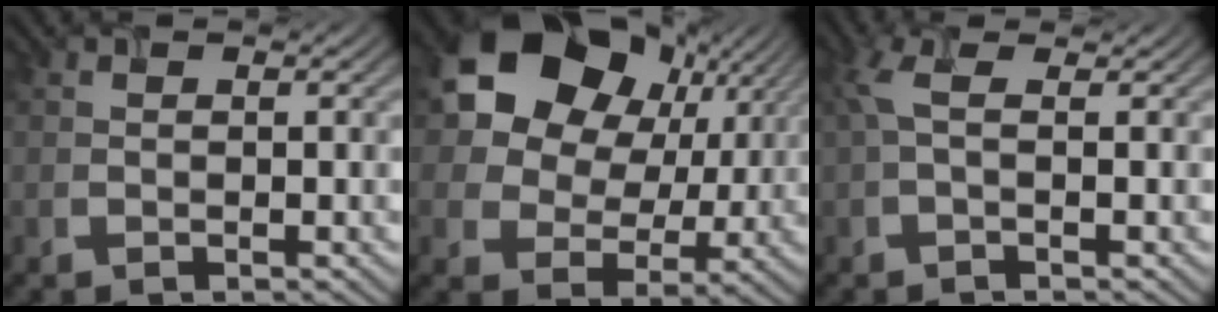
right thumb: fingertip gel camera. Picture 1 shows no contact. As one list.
[{"total": 15.9, "force": [7.1, 12.3, 7.2], "torque": [-0.174, 0.042, 0.137]}, {"total": 1.8, "force": [0.2, 0.4, 1.7], "torque": [-0.037, 0.009, 0.006]}]